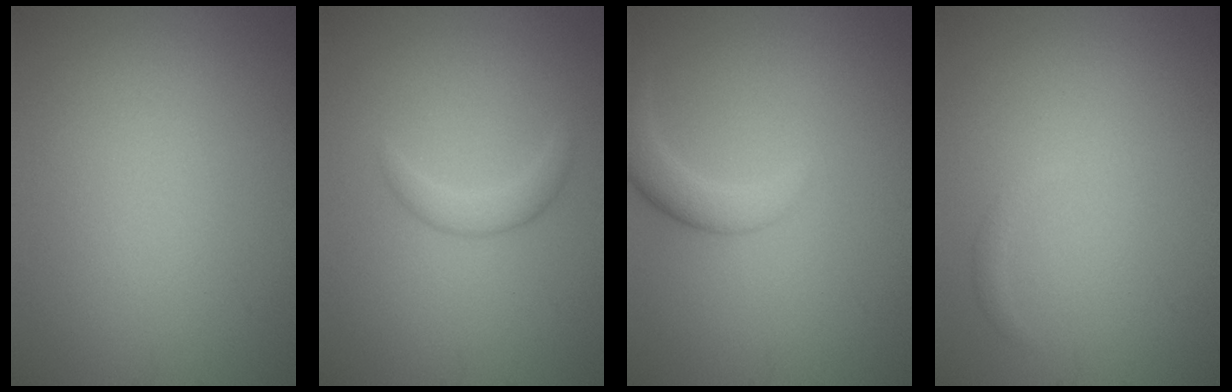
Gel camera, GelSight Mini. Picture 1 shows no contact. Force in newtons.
{"total": 1.7, "press": 1.7, "slide": 0.2}
{"total": 2.6, "press": 2.6, "slide": 0.3}
{"total": 0.7, "press": 0.7, "slide": 0.0}